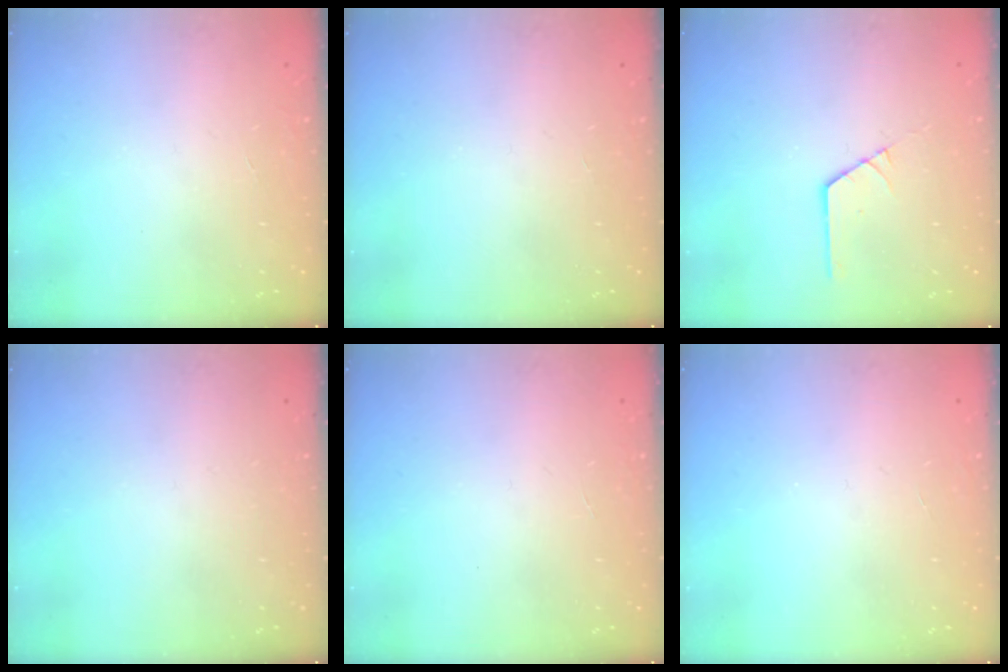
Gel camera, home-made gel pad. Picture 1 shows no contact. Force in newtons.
{"total": 0.0}
{"total": 1.4, "press": 1.4, "slide": 0.2}
{"total": 0.0}
{"total": 0.0}
{"total": 0.0}